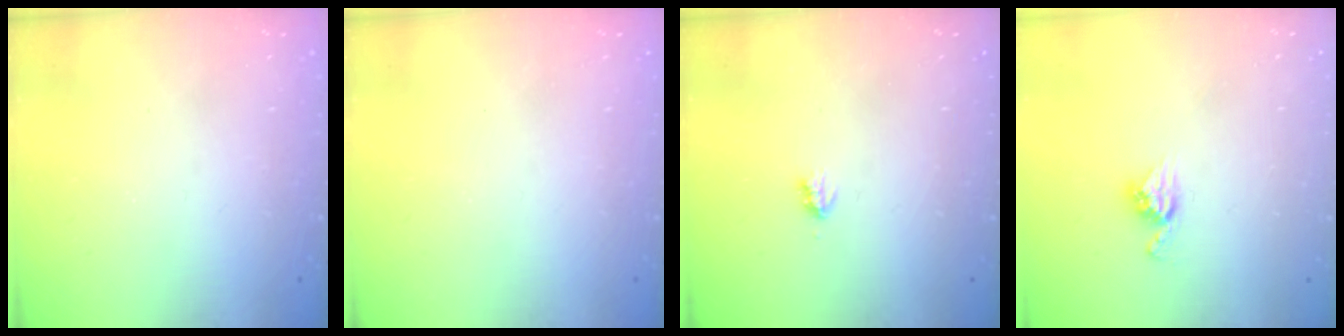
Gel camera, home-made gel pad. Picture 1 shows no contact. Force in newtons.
{"total": 0.0}
{"total": 1.9, "press": 1.8, "slide": 0.4}
{"total": 7.1, "press": 7.1, "slide": 0.3}